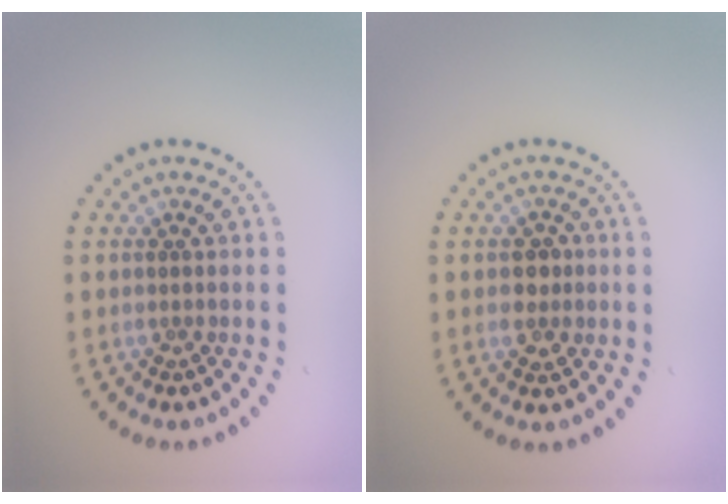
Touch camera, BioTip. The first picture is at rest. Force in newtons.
{"total": 2.1, "press": 2.1, "slide": 0.3}